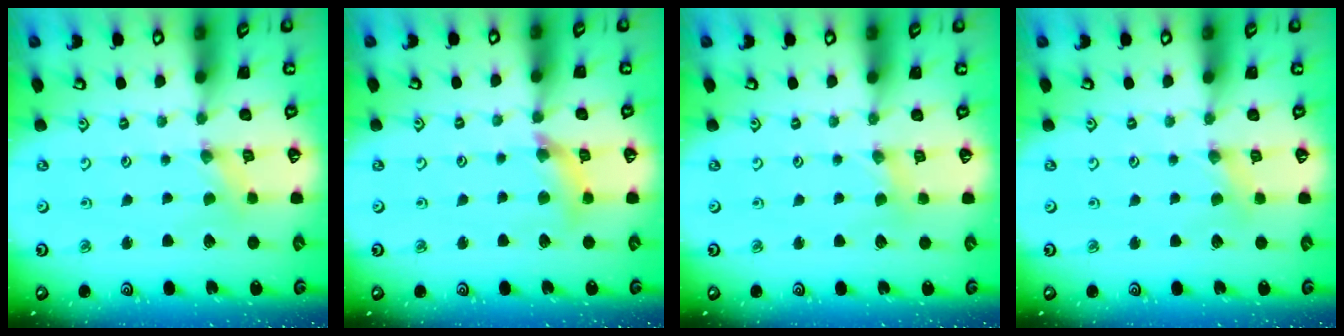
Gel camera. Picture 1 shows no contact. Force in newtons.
{"total": 8.9, "press": 8.9, "slide": 1.0}
{"total": 2.5, "press": 2.5, "slide": 0.4}
{"total": 2.5, "press": 2.4, "slide": 0.4}